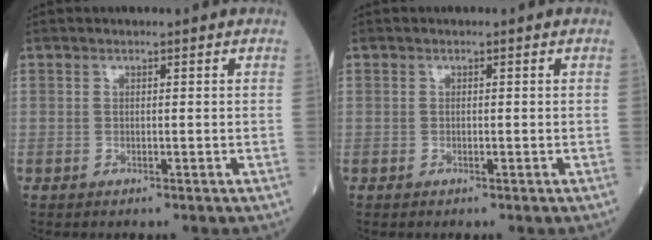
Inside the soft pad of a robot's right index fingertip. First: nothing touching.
{"total": 0.0}